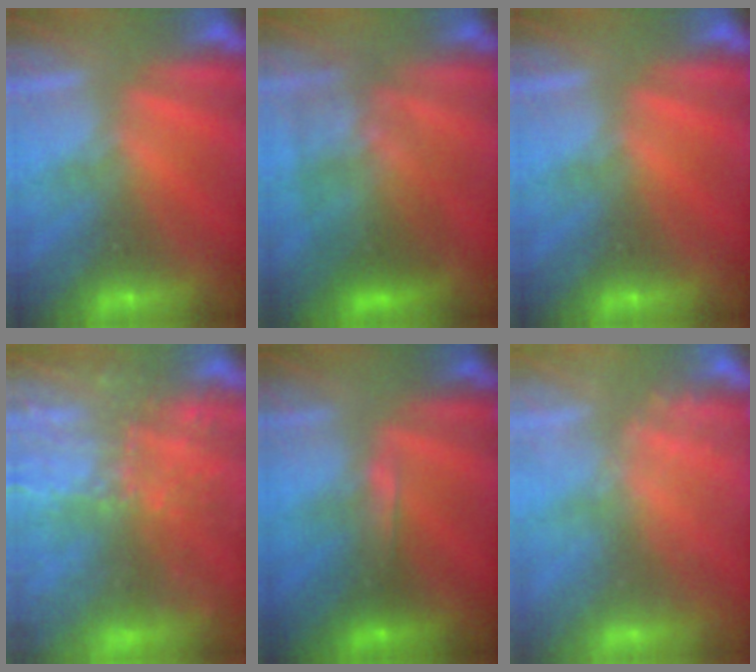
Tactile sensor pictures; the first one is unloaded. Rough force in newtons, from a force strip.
{"total": 2.9}
{"total": 0.0}
{"total": 5.9}
{"total": 3.8}
{"total": 2.4}